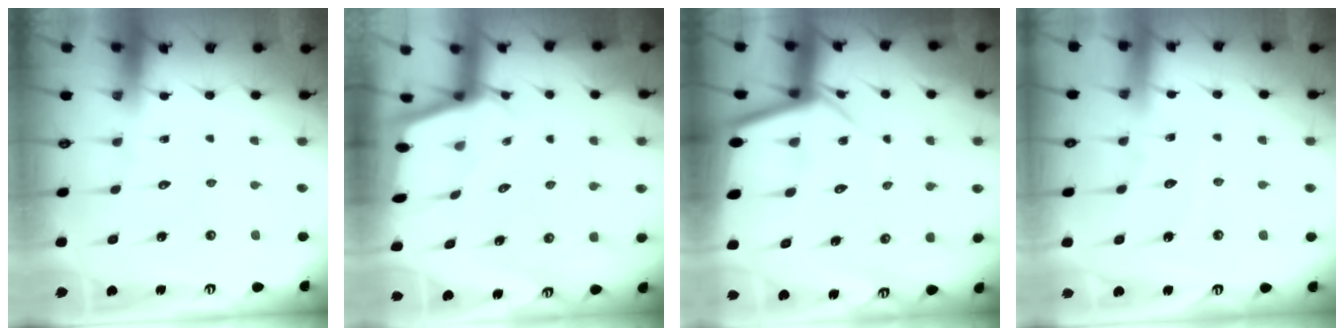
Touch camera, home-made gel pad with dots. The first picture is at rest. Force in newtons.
{"total": 1.7, "press": 1.6, "slide": 0.2}
{"total": 7.4, "press": 7.4, "slide": 0.7}
{"total": 3.8, "press": 3.8, "slide": 0.2}